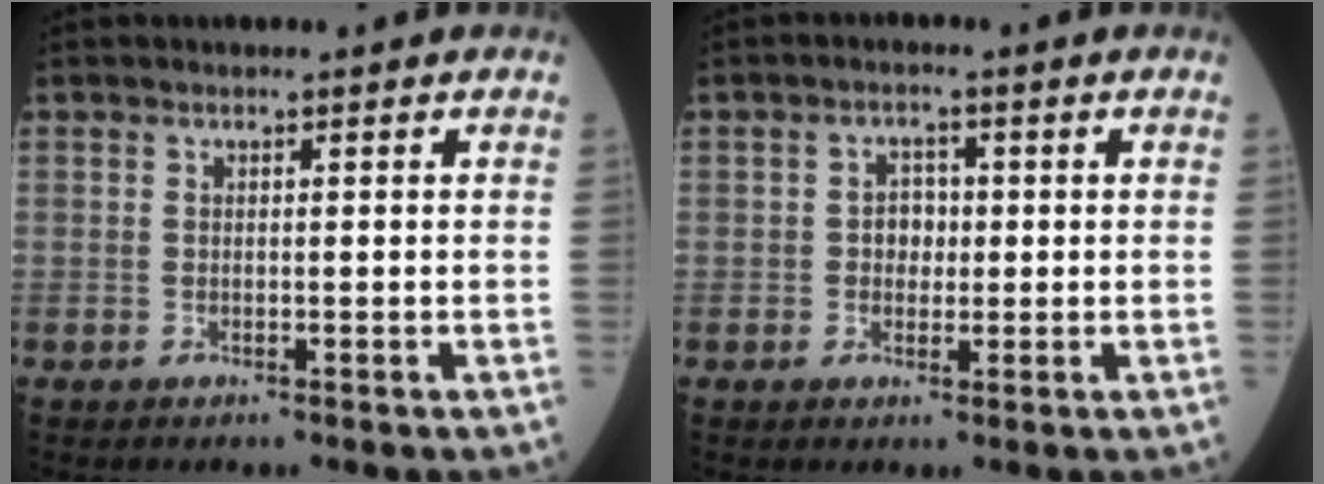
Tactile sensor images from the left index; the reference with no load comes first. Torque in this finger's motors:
{"motor_torque": [0.10, -0.05, 0.01, 0.01]}